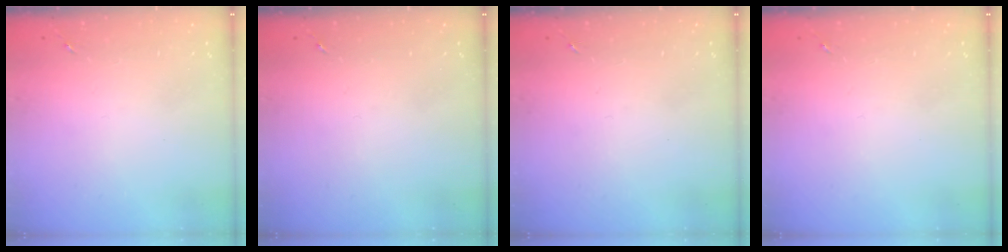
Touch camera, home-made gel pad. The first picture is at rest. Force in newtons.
{"total": 0.0}
{"total": 0.0}
{"total": 0.0}